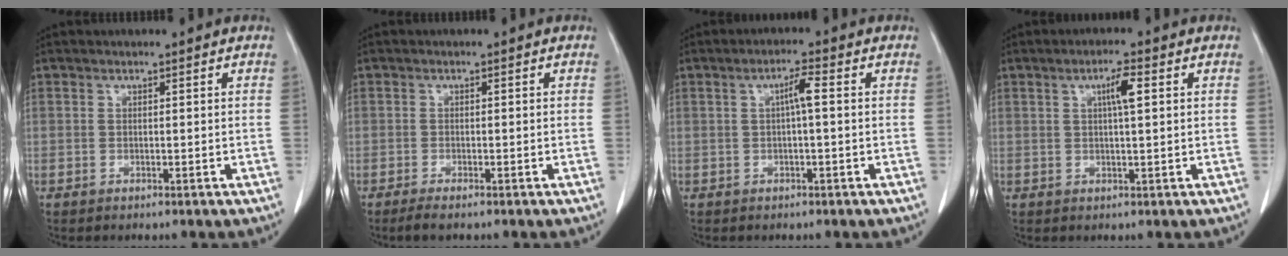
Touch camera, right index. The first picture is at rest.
{"total": 2.1, "force": [-1.6, 0.2, 1.3], "torque": [-0.028, -0.006, -0.028]}
{"total": 2.9, "force": [0.4, 0.3, 2.9], "torque": [-0.050, 0.005, 0.006]}
{"total": 3.6, "force": [1.1, 0.3, 3.4], "torque": [-0.059, 0.003, 0.016]}